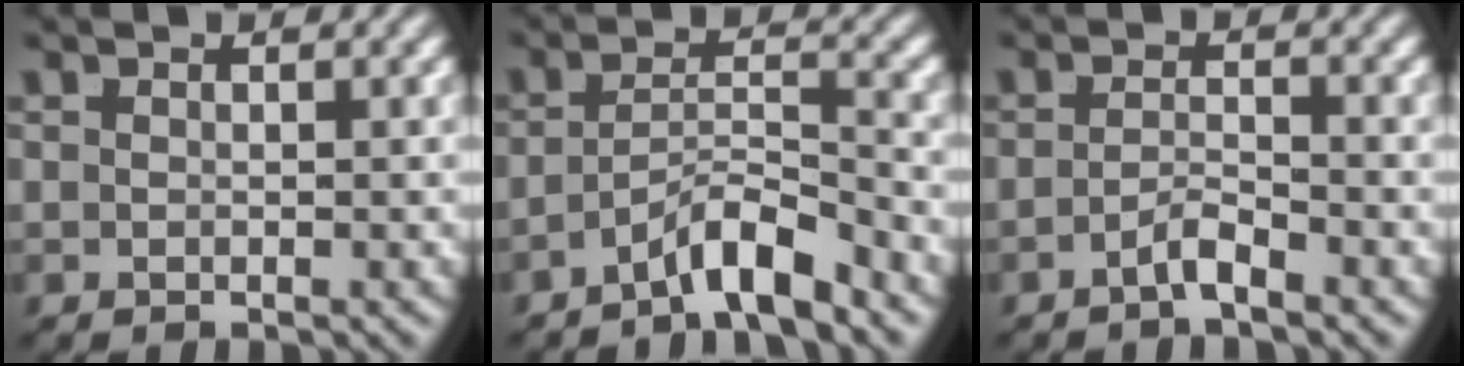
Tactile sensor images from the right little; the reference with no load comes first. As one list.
[{"total": 4.2, "force": [-3.3, 0.6, 2.5], "torque": [-0.032, -0.011, -0.052]}, {"total": 1.8, "force": [-1.6, -0.4, 0.7], "torque": [-0.005, -0.009, -0.028]}]